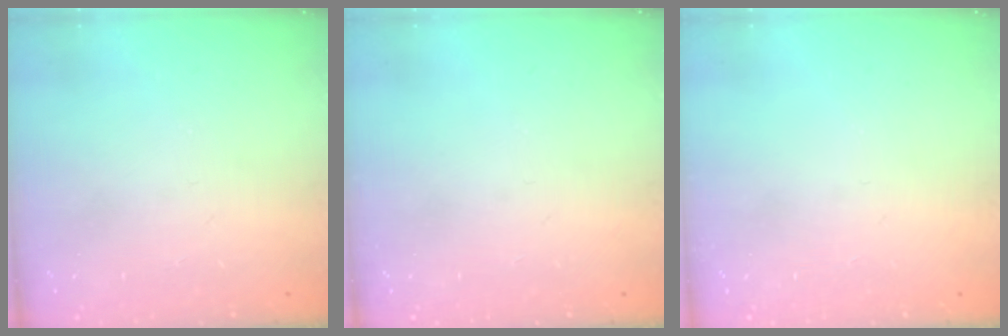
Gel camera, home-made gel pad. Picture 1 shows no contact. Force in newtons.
{"total": 0.0}
{"total": 0.0}